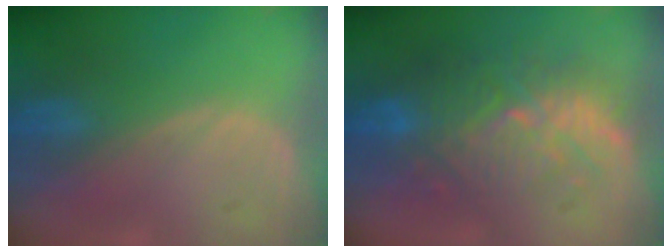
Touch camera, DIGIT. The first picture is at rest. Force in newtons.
{"total": 10.0, "press": 9.3, "slide": 3.6}